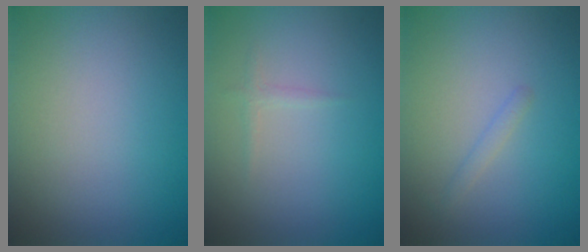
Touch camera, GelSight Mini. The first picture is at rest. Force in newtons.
{"total": 0.7, "press": 0.7, "slide": 0.1}
{"total": 0.9, "press": 0.9, "slide": 0.0}